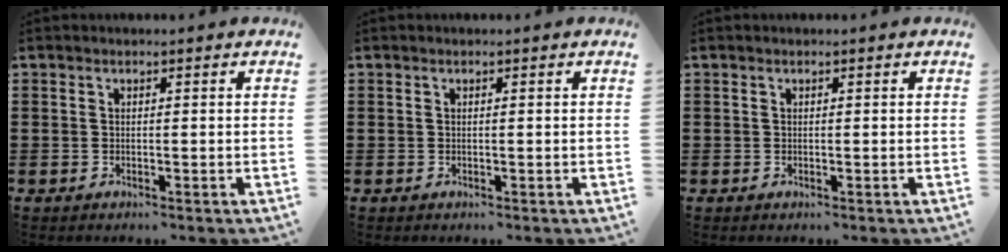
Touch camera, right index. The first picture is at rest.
{"total": 0.0}
{"total": 0.0}